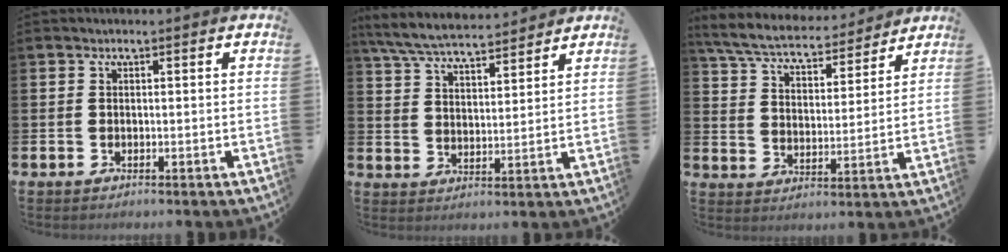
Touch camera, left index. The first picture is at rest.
{"total": 6.9, "force": [6.6, 1.0, 1.7], "torque": [-0.059, -0.030, 0.119]}
{"total": 6.6, "force": [6.2, 1.4, 1.8], "torque": [-0.065, -0.042, 0.107]}